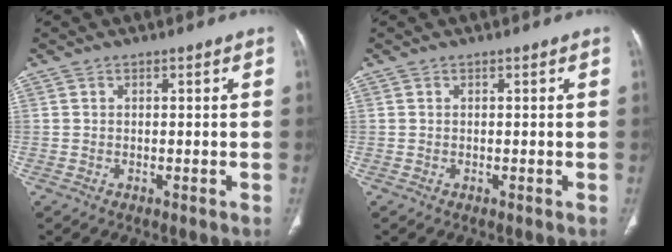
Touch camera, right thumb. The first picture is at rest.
{"total": 0.0}